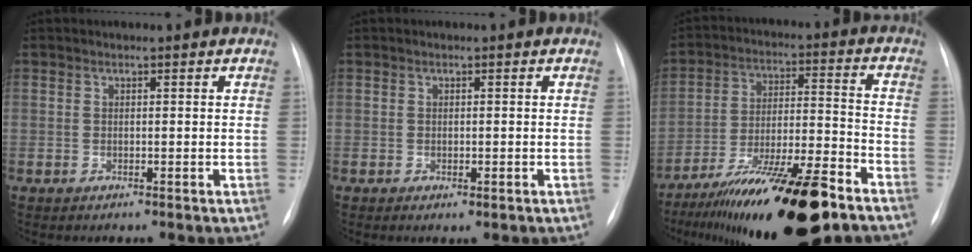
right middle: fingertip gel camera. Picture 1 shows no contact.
{"total": 0.9, "force": [-0.1, 0.3, 0.8], "torque": [-0.010, -0.003, 0.001]}
{"total": 20.2, "force": [-14.3, 2.1, 14.1], "torque": [-0.195, -0.011, -0.238]}